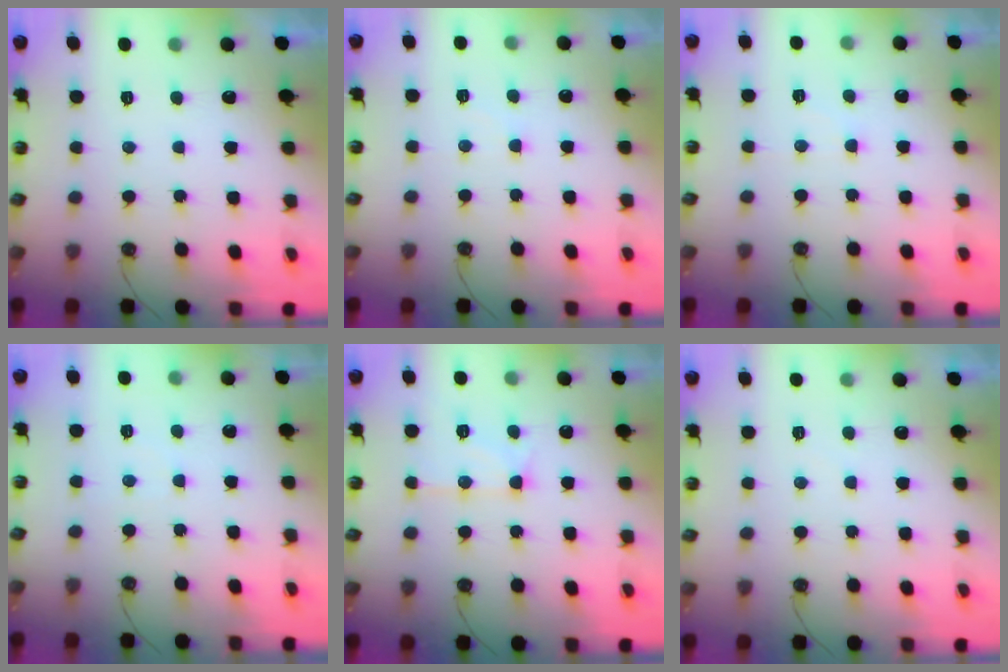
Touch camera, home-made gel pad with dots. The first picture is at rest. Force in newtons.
{"total": 3.2, "press": 3.1, "slide": 0.4}
{"total": 3.2, "press": 3.2, "slide": 0.6}
{"total": 1.9, "press": 1.9, "slide": 0.3}
{"total": 12.8, "press": 12.8, "slide": 0.8}
{"total": 3.5, "press": 3.5, "slide": 0.5}